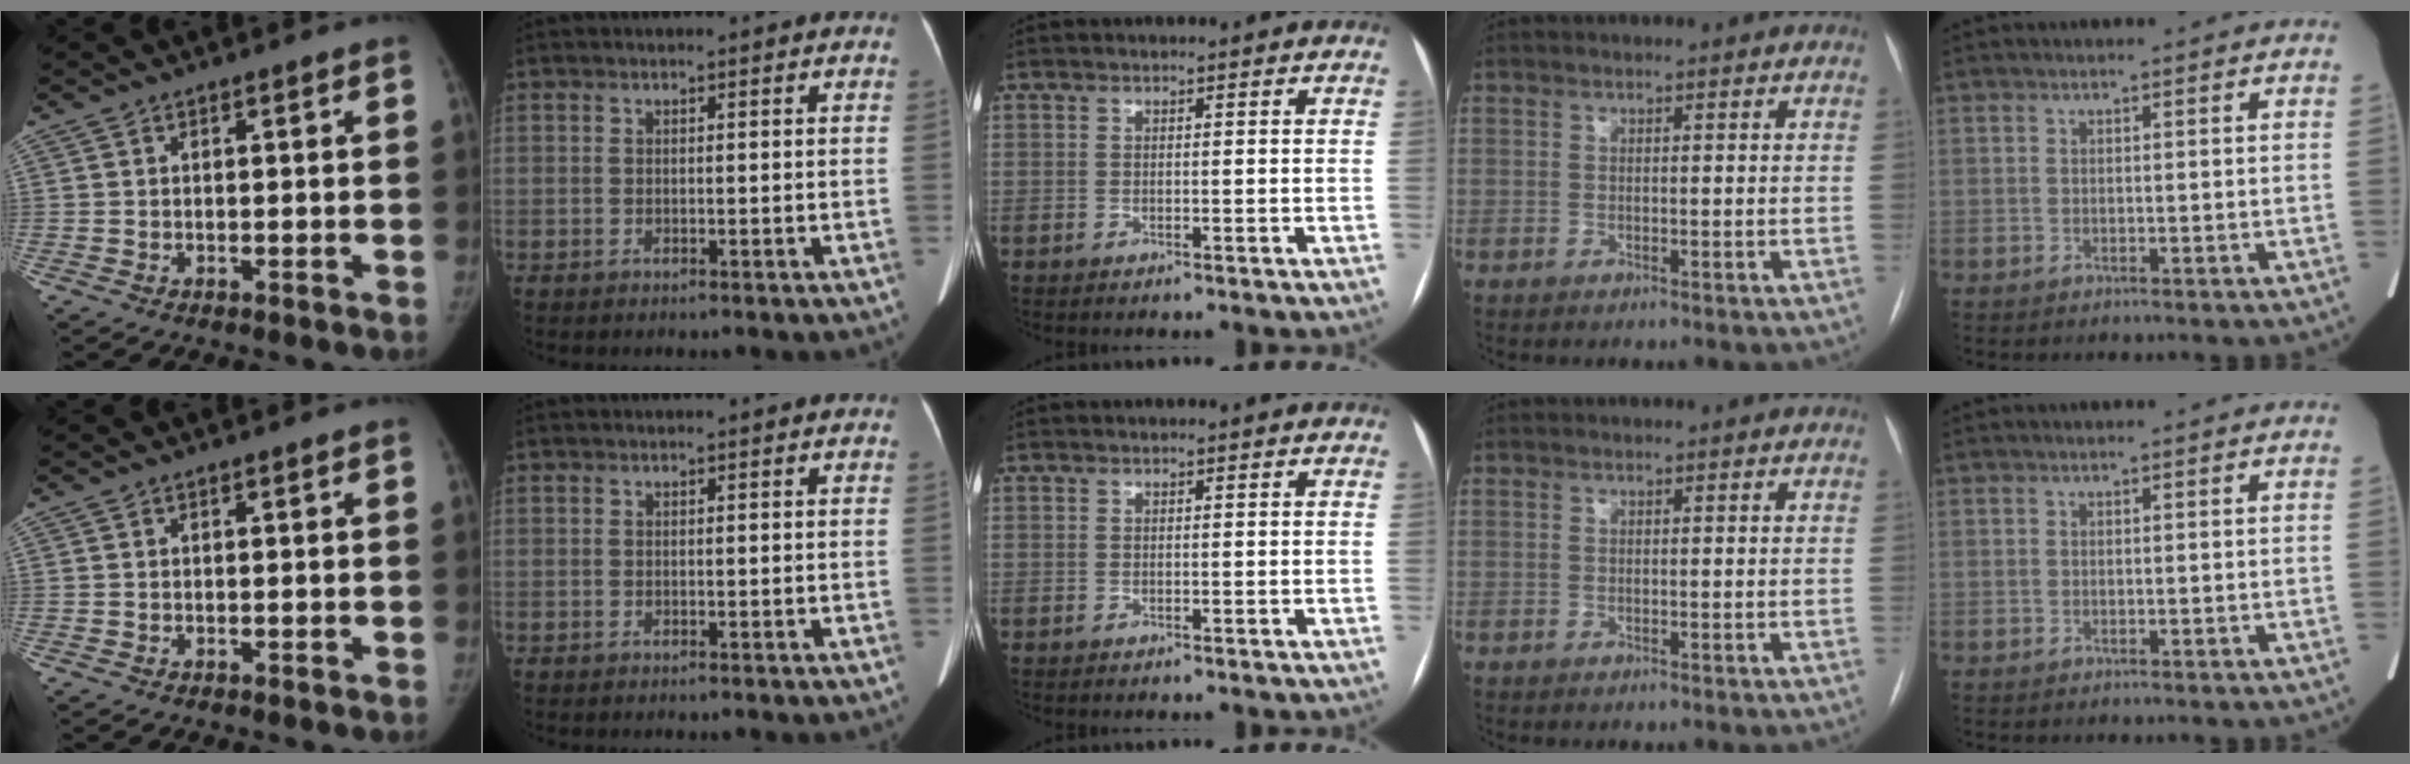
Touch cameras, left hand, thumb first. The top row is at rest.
{}